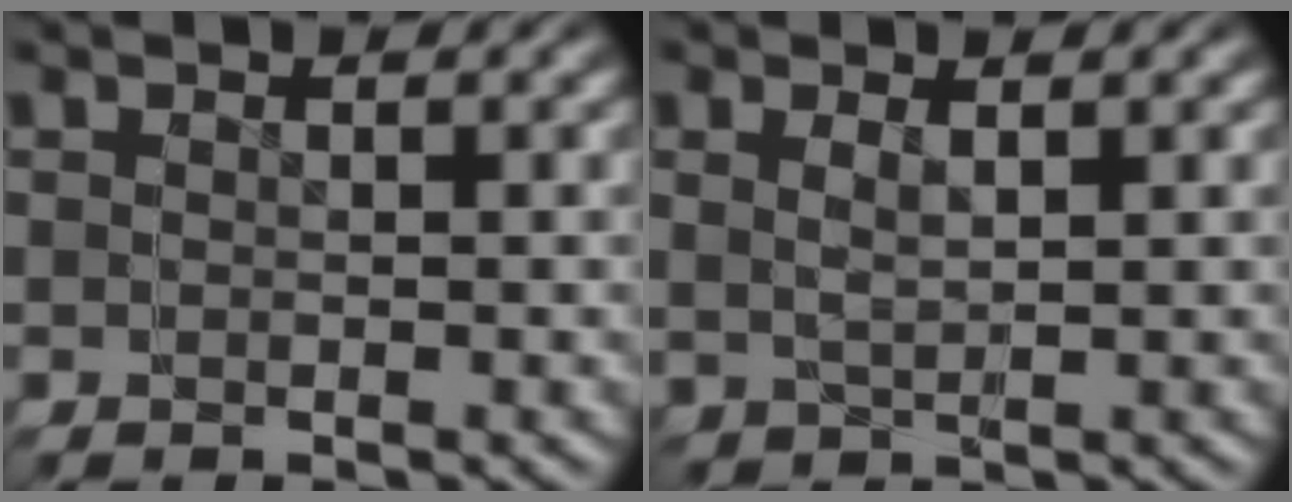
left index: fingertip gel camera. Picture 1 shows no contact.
{"total": 0.9, "force": [0.4, -0.3, 0.8], "torque": [0.000, 0.003, 0.012]}